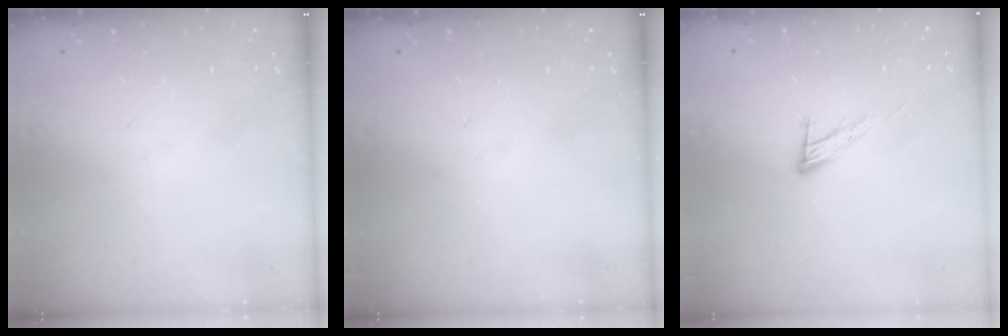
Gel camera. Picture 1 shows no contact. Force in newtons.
{"total": 0.0}
{"total": 8.8, "press": 8.7, "slide": 0.2}